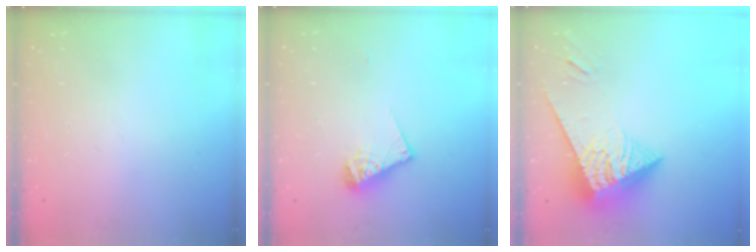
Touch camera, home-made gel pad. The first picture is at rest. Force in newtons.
{"total": 7.9, "press": 7.9, "slide": 0.5}
{"total": 8.6, "press": 8.5, "slide": 1.1}